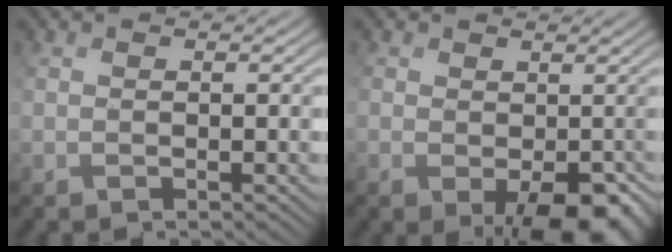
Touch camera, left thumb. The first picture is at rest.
{"total": 8.6, "force": [-2.4, 5.3, 6.3], "torque": [-0.109, -0.033, -0.021]}